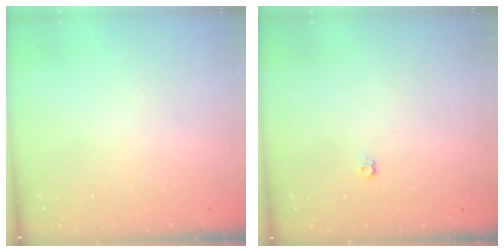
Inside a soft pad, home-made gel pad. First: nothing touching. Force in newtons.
{"total": 3.6, "press": 3.5, "slide": 0.6}